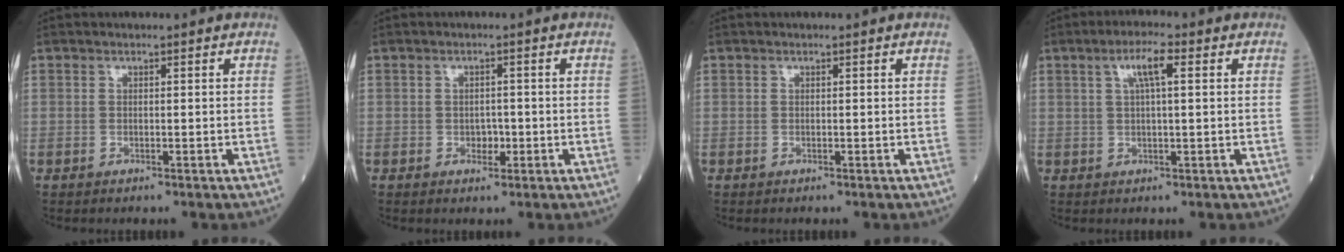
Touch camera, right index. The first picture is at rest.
{"total": 1.7, "force": [-0.5, 1.2, 1.1], "torque": [-0.013, 0.003, -0.006]}
{"total": 0.0}
{"total": 4.7, "force": [1.7, 0.6, 4.3], "torque": [-0.082, 0.011, 0.031]}